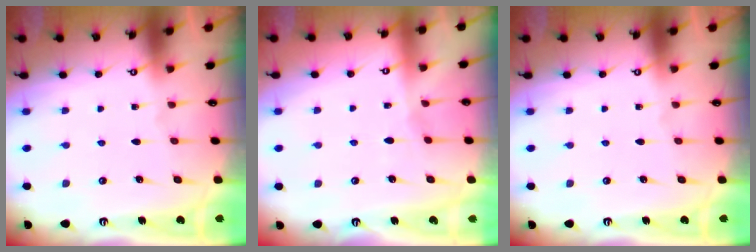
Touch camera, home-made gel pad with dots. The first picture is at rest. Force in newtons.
{"total": 3.4, "press": 3.4, "slide": 0.4}
{"total": 0.0}